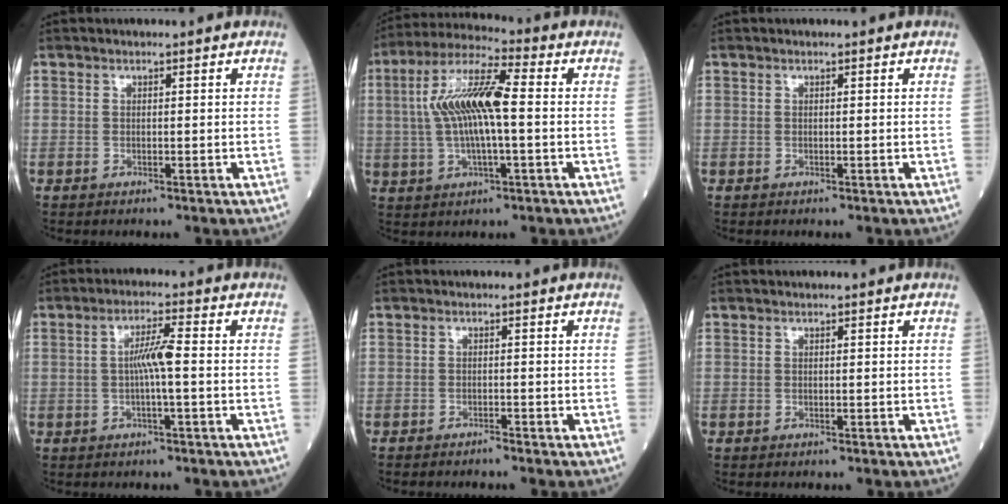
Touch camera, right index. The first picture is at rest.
{"total": 12.4, "force": [0.6, 2.5, 12.1], "torque": [-0.246, 0.020, 0.009]}
{"total": 0.0}
{"total": 4.7, "force": [-0.2, 0.0, 4.7], "torque": [-0.088, 0.007, -0.005]}
{"total": 1.1, "force": [-1.0, 0.0, 0.4], "torque": [-0.010, 0.000, -0.016]}
{"total": 0.0}